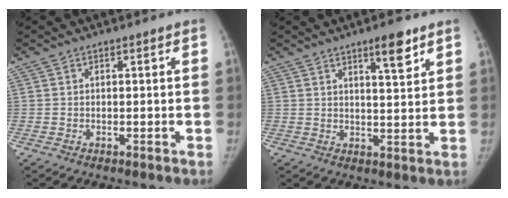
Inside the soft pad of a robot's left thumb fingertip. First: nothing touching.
{"total": 5.9, "force": [3.9, 1.2, 4.3], "torque": [-0.056, -0.026, 0.058]}